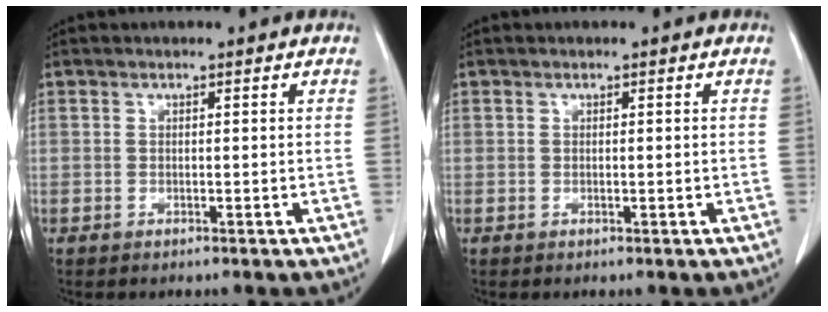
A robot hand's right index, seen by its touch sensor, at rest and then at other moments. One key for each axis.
{"total": 0.7, "fx": -0.1, "fy": 0.3, "fz": 0.6, "tx": -0.020, "ty": 0.001, "tz": 0.001}